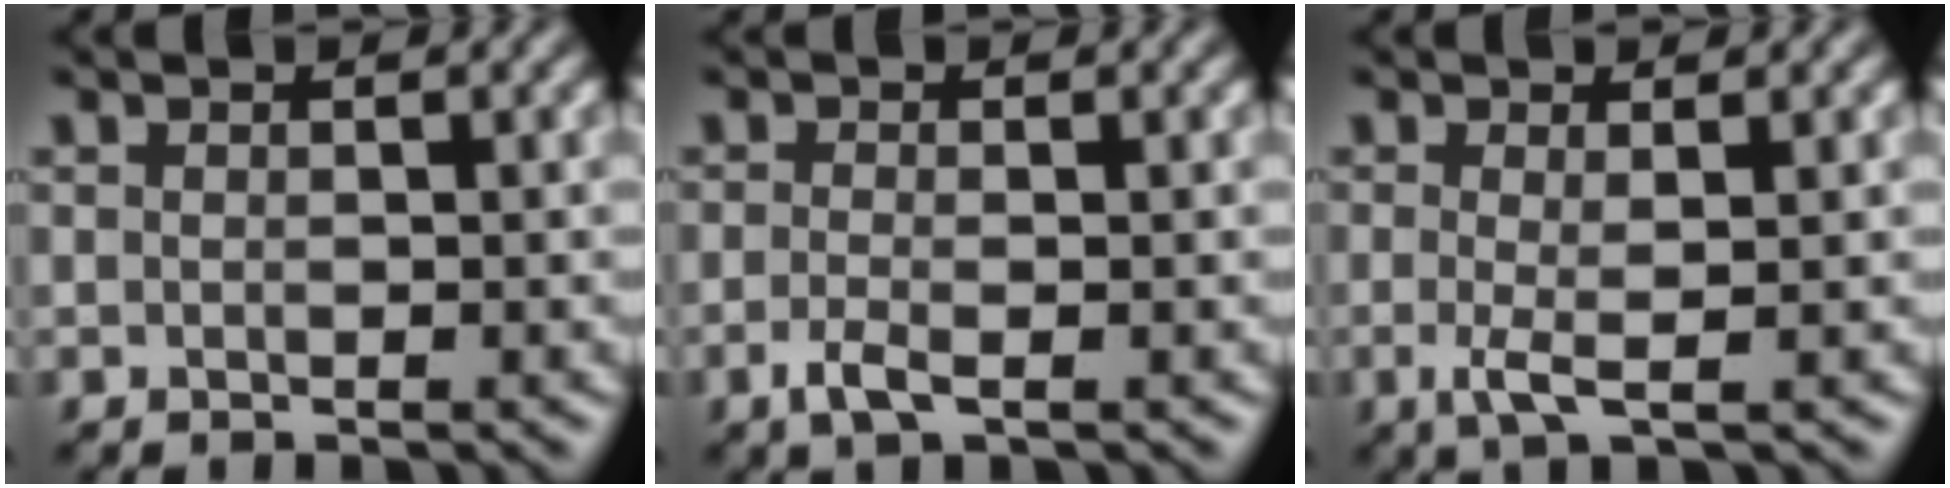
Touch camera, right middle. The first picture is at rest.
{"total": 1.9, "force": [-0.8, 0.6, 1.6], "torque": [-0.037, -0.005, -0.021]}
{"total": 2.1, "force": [-0.3, 0.4, 2.0], "torque": [-0.045, -0.005, -0.006]}